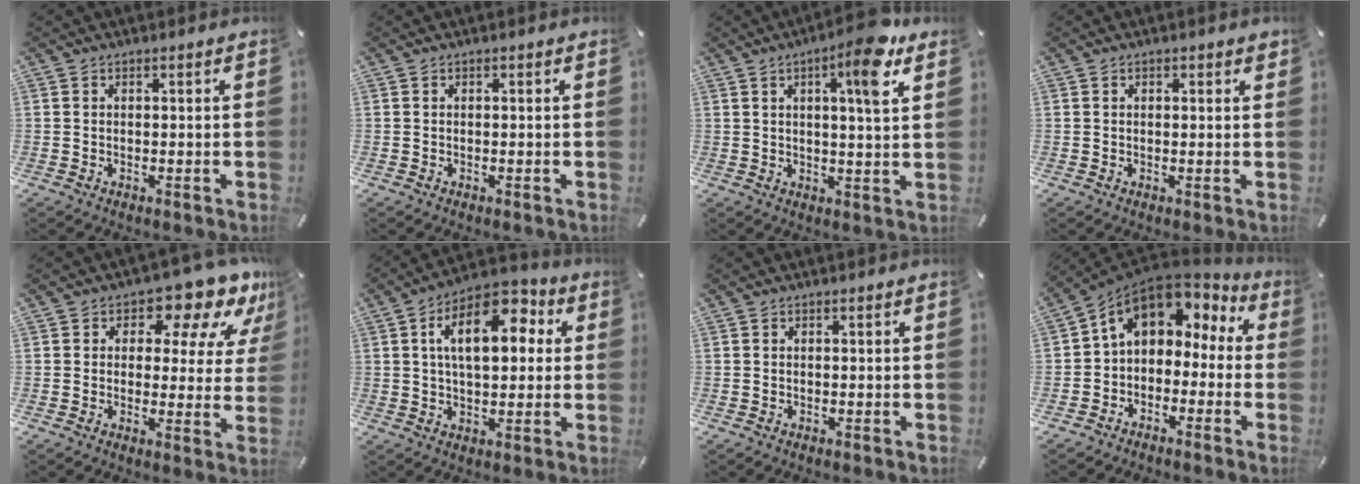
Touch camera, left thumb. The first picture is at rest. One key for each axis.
{"total": 0.0}
{"total": 10.3, "fx": 4.9, "fy": 1.6, "fz": 8.9, "tx": -0.132, "ty": -0.017, "tz": 0.069}
{"total": 0.5, "fx": 0.3, "fy": 0.2, "fz": 0.3, "tx": 0.002, "ty": -0.001, "tz": 0.004}
{"total": 13.1, "fx": 8.7, "fy": 6.2, "fz": 7.6, "tx": -0.104, "ty": -0.055, "tz": 0.147}
{"total": 14.4, "fx": 4.3, "fy": 8.0, "fz": 11.2, "tx": -0.171, "ty": 0.002, "tz": 0.073}
{"total": 0.0}
{"total": 9.2, "fx": 3.2, "fy": 6.7, "fz": 5.3, "tx": -0.101, "ty": -0.007, "tz": 0.062}